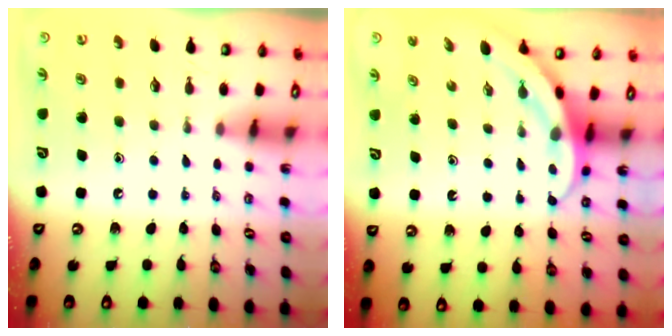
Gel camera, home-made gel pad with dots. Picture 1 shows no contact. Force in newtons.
{"total": 6.6, "press": 6.6, "slide": 0.5}